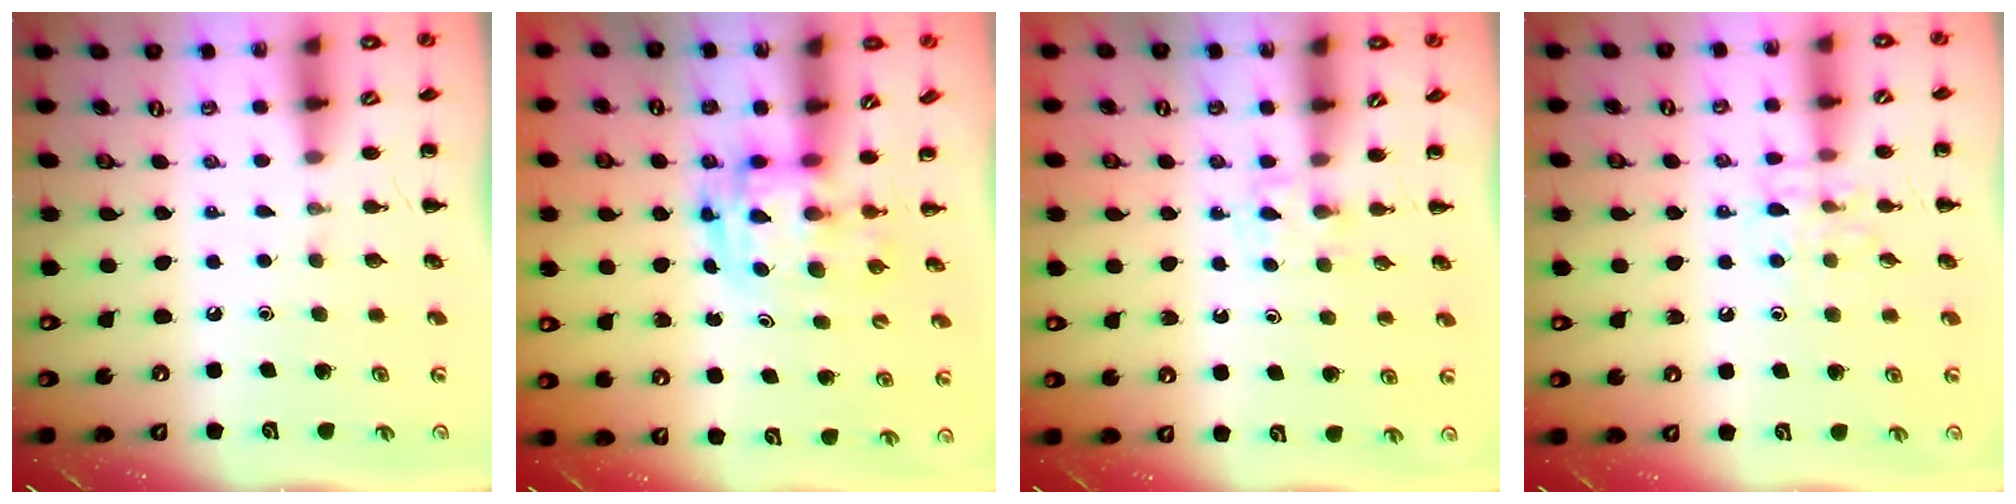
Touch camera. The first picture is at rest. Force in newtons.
{"total": 2.8, "press": 2.8, "slide": 0.5}
{"total": 3.2, "press": 3.0, "slide": 1.1}
{"total": 8.4, "press": 8.3, "slide": 0.7}